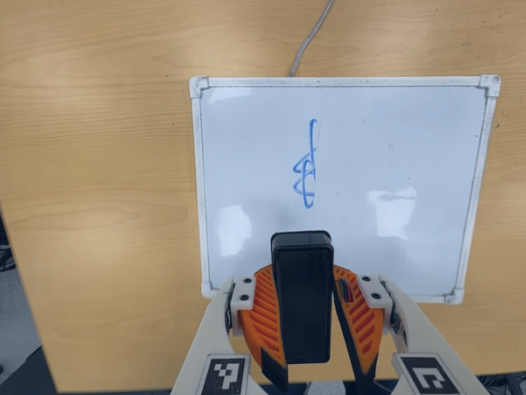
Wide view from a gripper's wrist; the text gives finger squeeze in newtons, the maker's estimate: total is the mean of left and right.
{"total": 9.3, "left": 8.9, "right": 9.7}